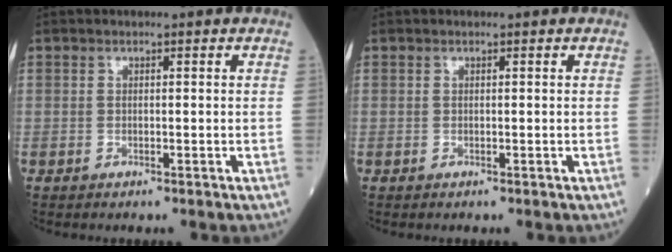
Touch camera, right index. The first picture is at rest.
{"total": 0.0}